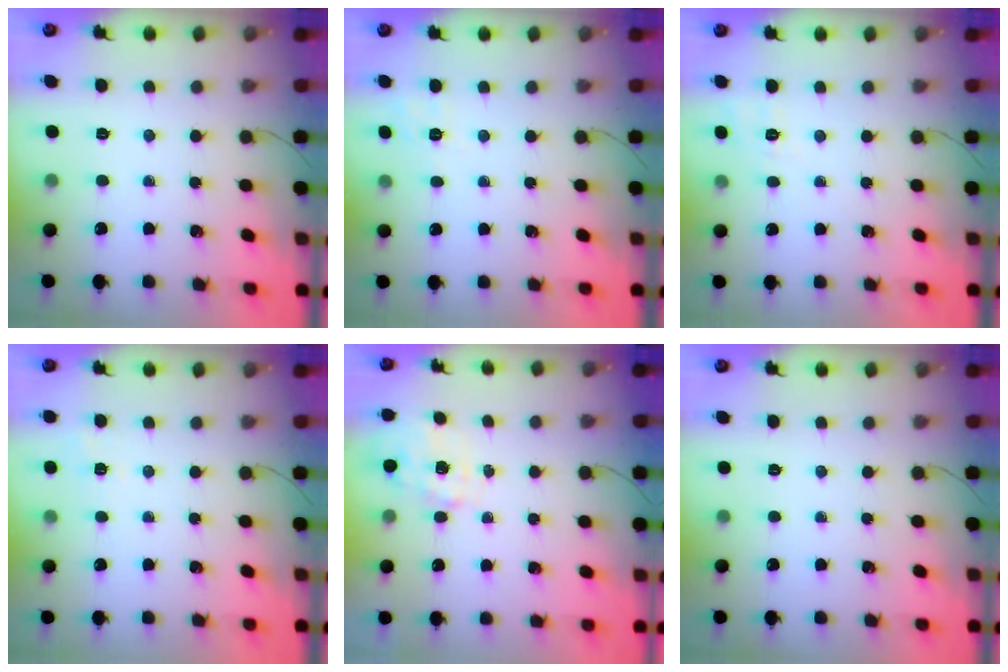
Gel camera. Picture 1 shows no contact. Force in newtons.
{"total": 1.9, "press": 0.2, "slide": 1.9}
{"total": 3.2, "press": 2.6, "slide": 1.9}
{"total": 3.5, "press": 3.0, "slide": 1.8}
{"total": 1.2, "press": 1.1, "slide": 0.5}
{"total": 0.0}